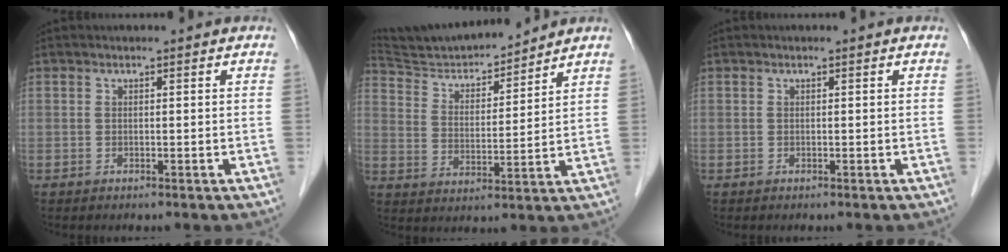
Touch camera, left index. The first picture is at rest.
{"total": 12.7, "force": [12.2, 1.2, 3.3], "torque": [-0.062, -0.002, 0.214]}
{"total": 0.0}